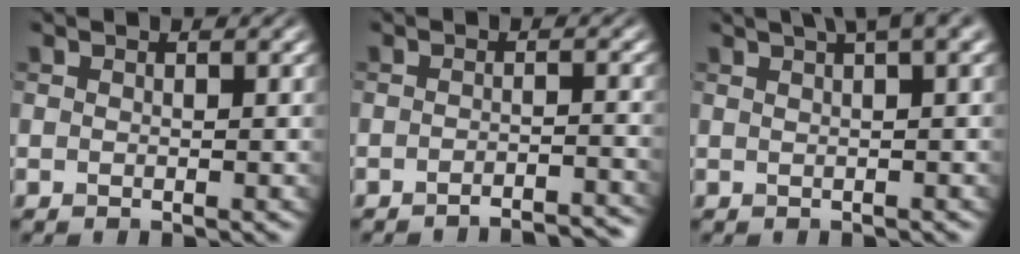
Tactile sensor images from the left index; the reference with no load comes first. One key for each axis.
{"total": 3.9, "fx": -3.6, "fy": 0.4, "fz": 1.4, "tx": -0.010, "ty": 0.012, "tz": -0.046}
{"total": 4.7, "fx": 2.9, "fy": 0.9, "fz": 3.6, "tx": -0.045, "ty": 0.018, "tz": 0.037}